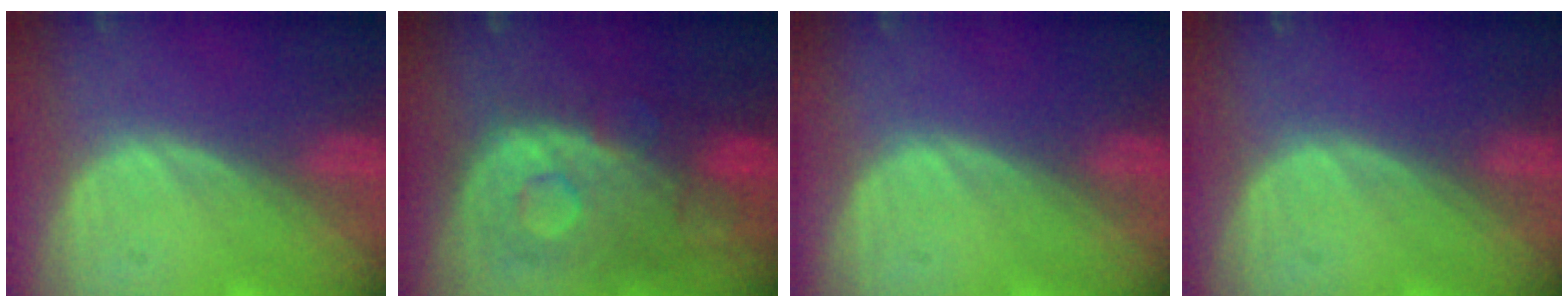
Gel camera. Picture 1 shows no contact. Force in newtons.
{"total": 10.5, "press": 9.4, "slide": 4.7}
{"total": 0.0}
{"total": 0.0}